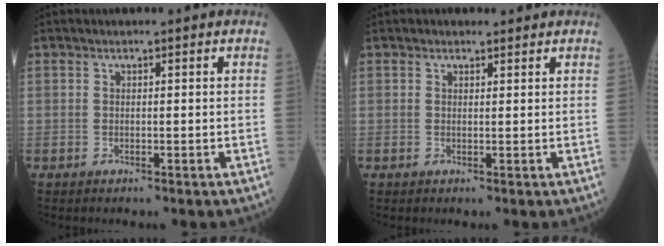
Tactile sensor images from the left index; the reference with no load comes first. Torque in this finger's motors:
{"motor_torque": [-0.02, -0.17, -0.20, 0.00]}